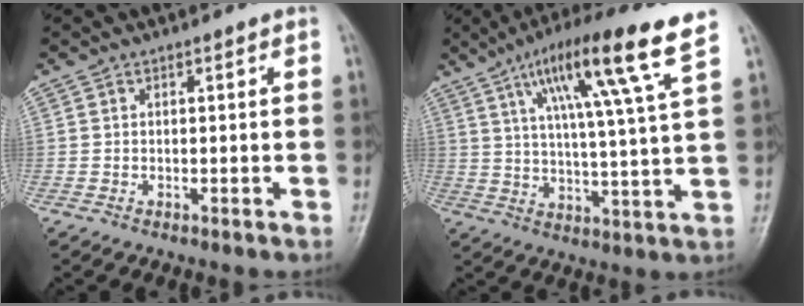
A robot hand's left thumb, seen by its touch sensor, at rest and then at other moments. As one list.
[{"total": 16.6, "force": [8.7, 0.8, 14.1], "torque": [-0.229, -0.023, 0.136]}]